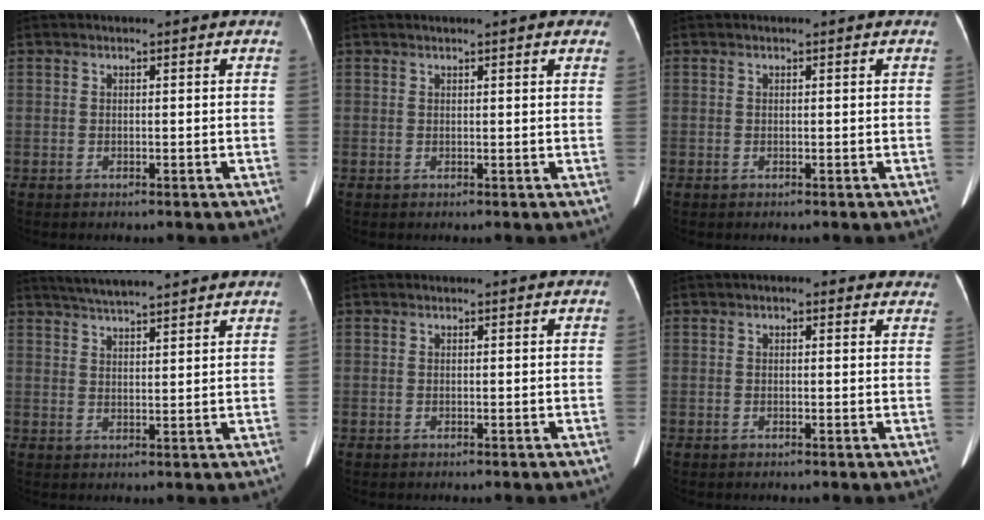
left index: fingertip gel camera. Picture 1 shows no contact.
{"total": 3.6, "force": [2.7, 0.4, 2.4], "torque": [-0.025, 0.019, 0.028]}
{"total": 0.0}
{"total": 9.5, "force": [8.5, 0.5, 4.3], "torque": [-0.071, 0.027, 0.123]}
{"total": 0.0}
{"total": 4.8, "force": [3.7, 2.1, 2.3], "torque": [-0.011, 0.020, 0.032]}